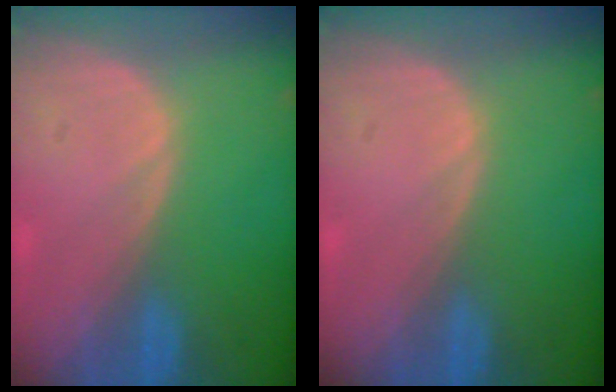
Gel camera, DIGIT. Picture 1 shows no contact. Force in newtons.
{"total": 0.0}